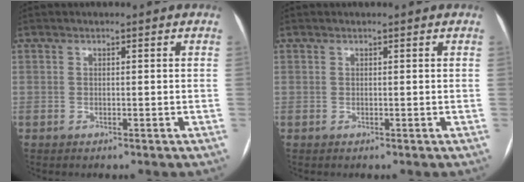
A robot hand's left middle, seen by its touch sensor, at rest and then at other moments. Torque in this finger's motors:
{"motor_torque": [0.42, -1.08, -0.49, -0.17]}